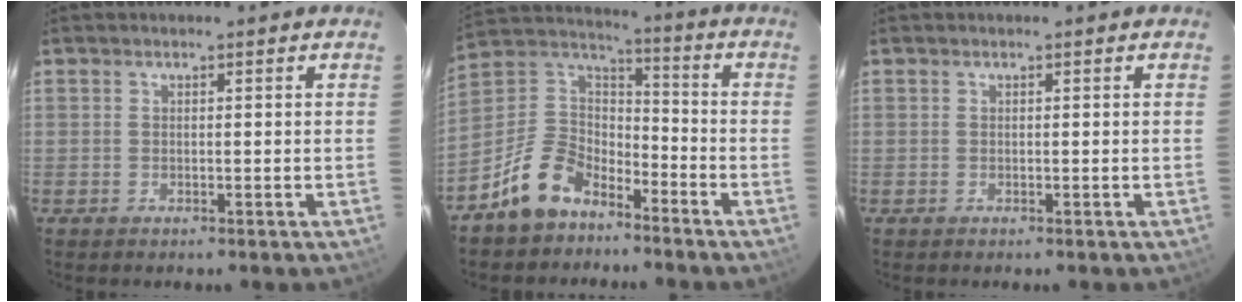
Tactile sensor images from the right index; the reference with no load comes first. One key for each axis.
{"total": 12.7, "fx": -8.8, "fy": 7.1, "fz": 5.8, "tx": -0.136, "ty": 0.039, "tz": -0.158}
{"total": 0.0}